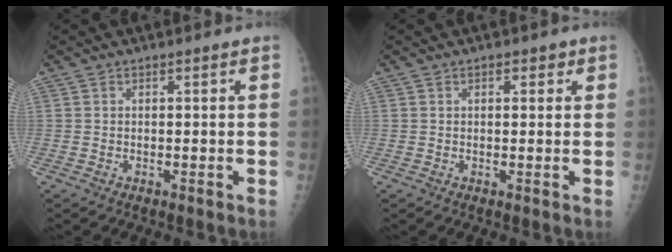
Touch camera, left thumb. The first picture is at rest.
{"total": 1.8, "force": [0.8, 1.1, 1.1], "torque": [0.001, 0.000, 0.008]}